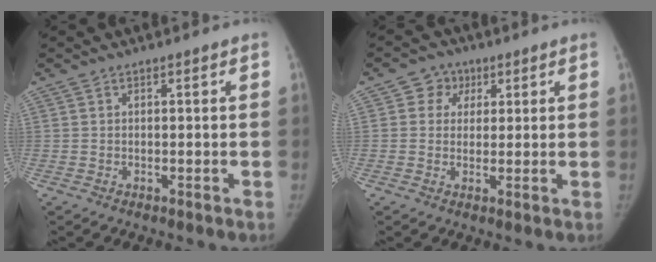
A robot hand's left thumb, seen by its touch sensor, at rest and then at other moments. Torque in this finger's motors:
{"motor_torque": [0.48, 0.33, -0.19, 0.04, 0.08]}